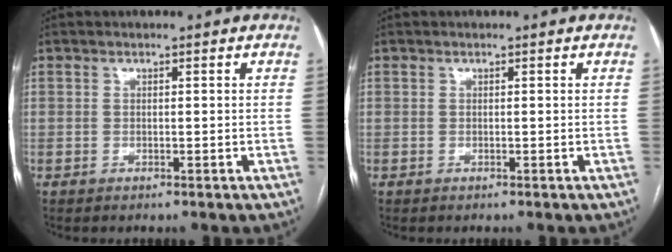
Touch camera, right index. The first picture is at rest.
{"total": 0.0}